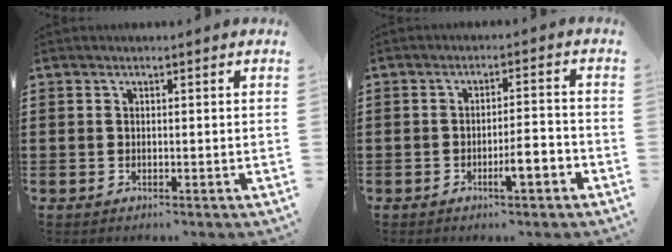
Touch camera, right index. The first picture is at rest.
{"total": 4.5, "force": [-2.3, 0.8, 3.8], "torque": [-0.061, 0.004, -0.042]}